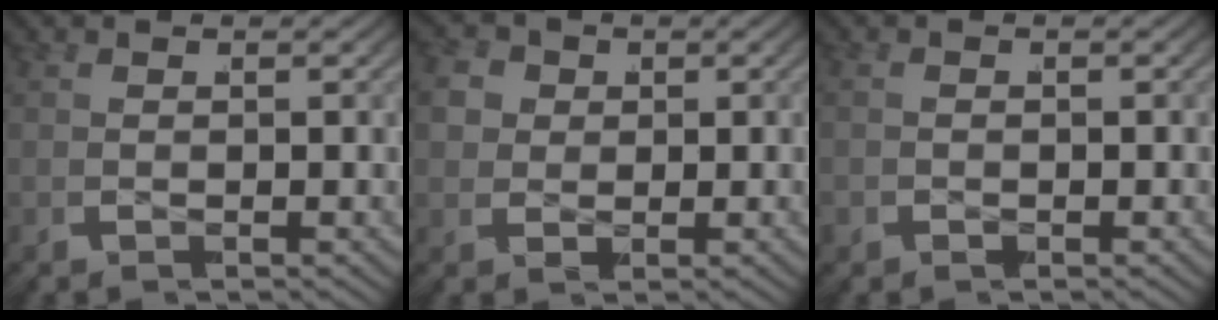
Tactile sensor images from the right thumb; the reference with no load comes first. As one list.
[{"total": 4.9, "force": [0.6, 4.4, 2.0], "torque": [-0.054, -0.016, 0.013]}, {"total": 1.0, "force": [-0.6, 0.8, 0.2], "torque": [-0.003, -0.002, -0.009]}]